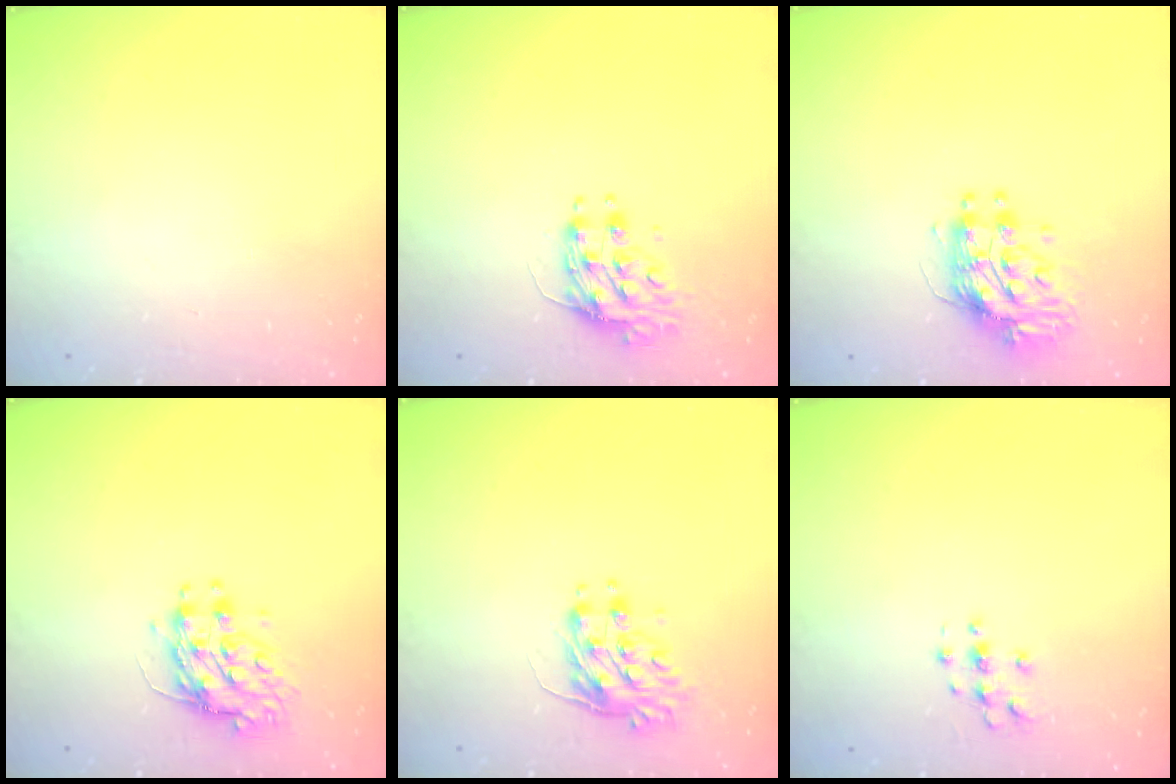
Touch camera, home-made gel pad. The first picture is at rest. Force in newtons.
{"total": 10.4, "press": 10.3, "slide": 0.8}
{"total": 9.0, "press": 8.9, "slide": 0.7}
{"total": 9.2, "press": 9.2, "slide": 0.1}
{"total": 8.7, "press": 8.7, "slide": 0.3}
{"total": 2.8, "press": 2.8, "slide": 0.3}